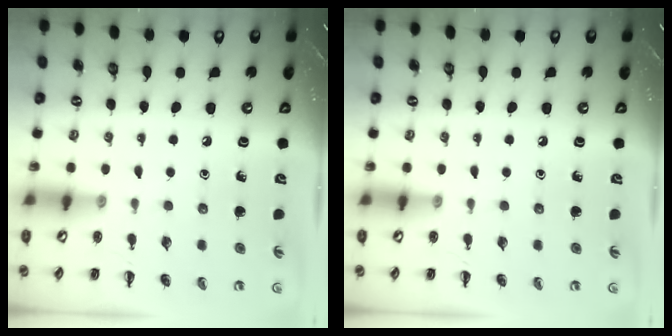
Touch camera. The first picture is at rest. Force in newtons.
{"total": 0.0}